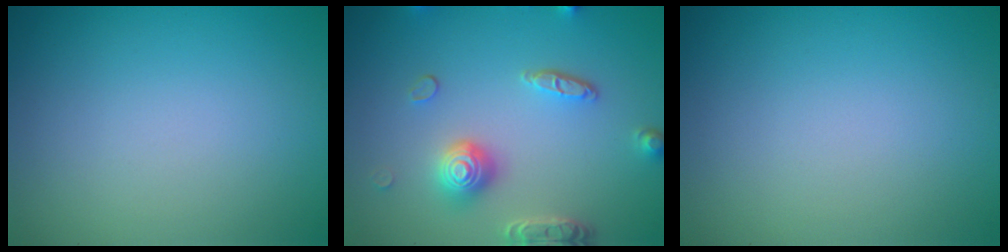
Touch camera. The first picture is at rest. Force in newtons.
{"total": 4.0, "press": 3.5, "slide": 2.1}
{"total": 0.0}